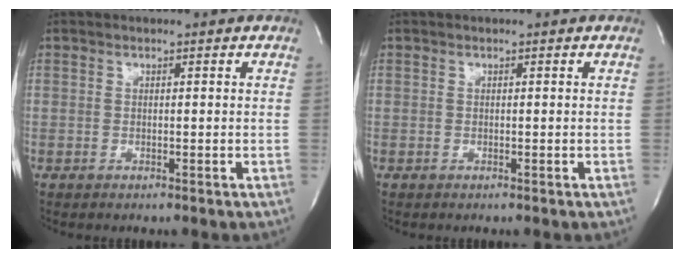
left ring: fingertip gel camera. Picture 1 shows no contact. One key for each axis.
{"total": 0.0}